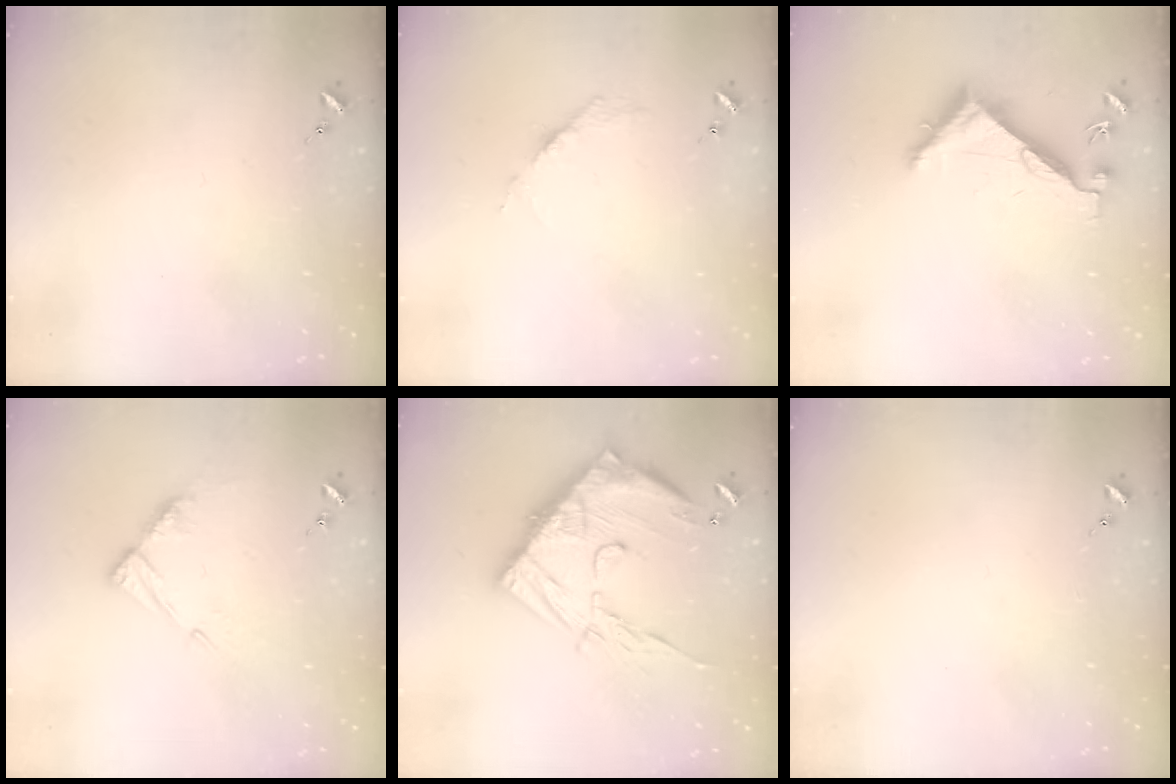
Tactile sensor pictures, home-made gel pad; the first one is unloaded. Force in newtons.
{"total": 3.8, "press": 3.8, "slide": 0.4}
{"total": 7.2, "press": 7.2, "slide": 0.3}
{"total": 9.0, "press": 9.0, "slide": 0.8}
{"total": 22.5, "press": 22.4, "slide": 2.1}
{"total": 0.0}